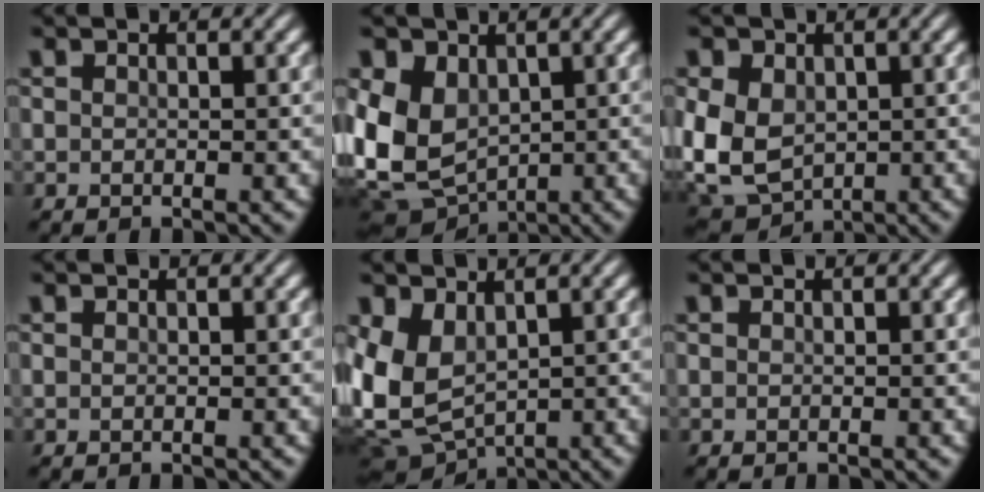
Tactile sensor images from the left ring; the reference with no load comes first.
{"total": 8.7, "force": [0.1, 6.4, 5.9], "torque": [-0.141, -0.015, 0.006]}
{"total": 8.4, "force": [-0.1, 6.2, 5.8], "torque": [-0.144, -0.006, -0.008]}
{"total": 0.0}
{"total": 6.3, "force": [0.6, 4.1, 4.7], "torque": [-0.112, -0.011, 0.011]}
{"total": 0.0}